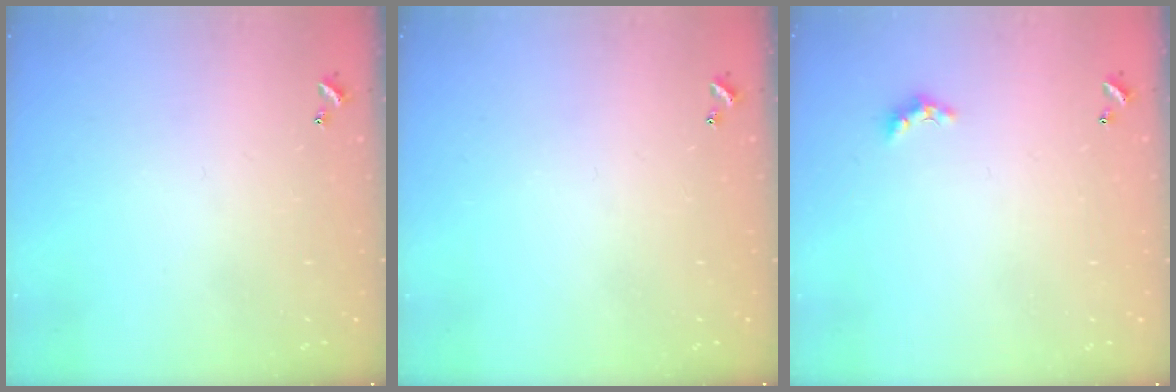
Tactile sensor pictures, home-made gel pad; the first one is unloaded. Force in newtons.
{"total": 0.0}
{"total": 2.0, "press": 1.9, "slide": 0.6}